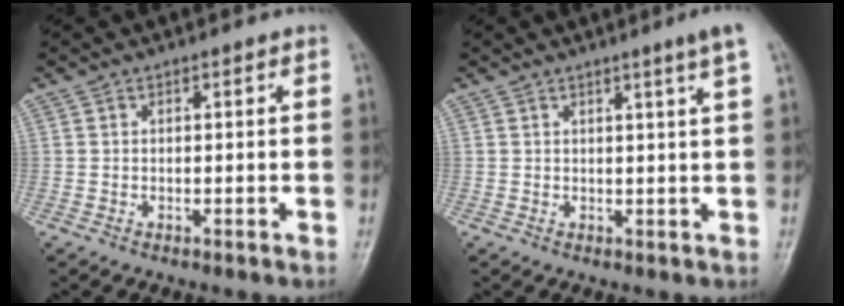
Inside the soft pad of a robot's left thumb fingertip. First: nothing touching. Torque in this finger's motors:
{"motor_torque": [-0.03, -0.04, -0.02, 0.18, 0.08]}